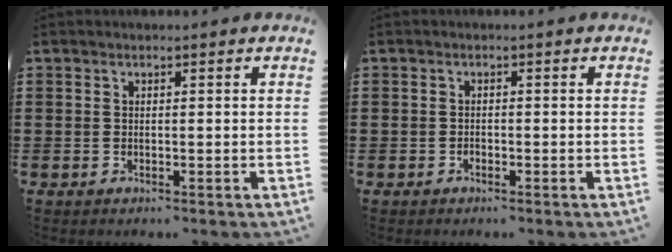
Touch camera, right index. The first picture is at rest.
{"total": 0.6, "force": [-0.5, 0.4, 0.1], "torque": [-0.004, 0.002, -0.010]}